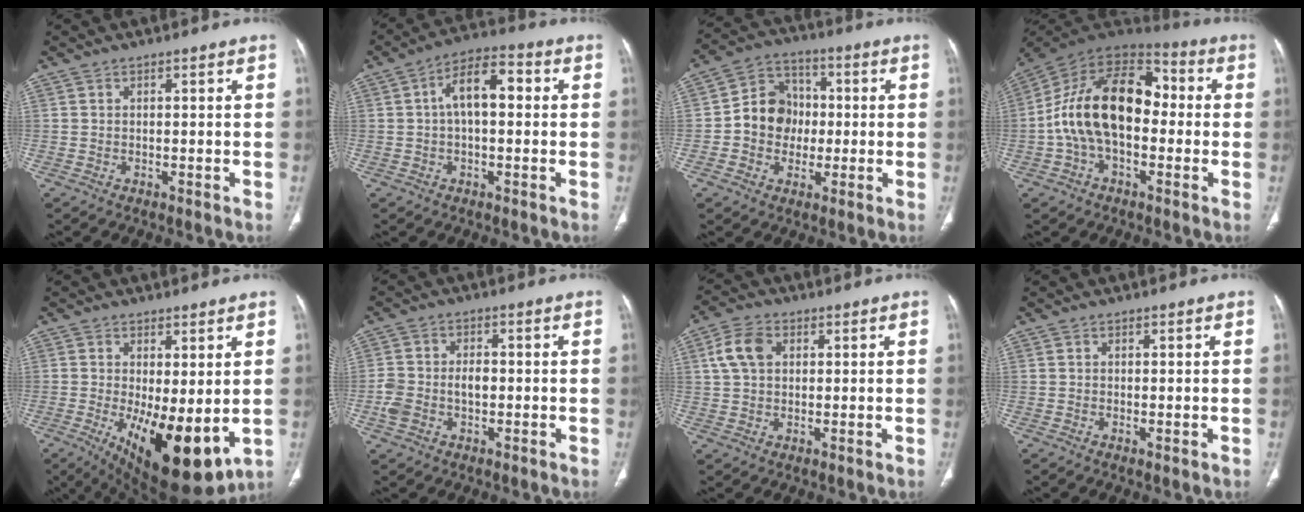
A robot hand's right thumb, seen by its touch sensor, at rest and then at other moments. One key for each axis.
{"total": 9.1, "fx": 1.0, "fy": 4.6, "fz": 7.8, "tx": -0.123, "ty": 0.029, "tz": 0.008}
{"total": 10.5, "fx": -0.7, "fy": 9.3, "fz": 4.8, "tx": -0.039, "ty": 0.028, "tz": -0.024}
{"total": 19.5, "fx": -0.9, "fy": 11.8, "fz": 15.5, "tx": -0.263, "ty": 0.049, "tz": -0.024}
{"total": 15.8, "fx": -2.8, "fy": 6.2, "fz": 14.2, "tx": -0.219, "ty": -0.036, "tz": -0.021}
{"total": 8.5, "fx": -1.7, "fy": 5.3, "fz": 6.4, "tx": -0.136, "ty": 0.024, "tz": -0.032}
{"total": 6.8, "fx": 1.8, "fy": 4.8, "fz": 4.4, "tx": -0.082, "ty": 0.010, "tz": 0.032}
{"total": 0.6, "fx": -0.1, "fy": 0.2, "fz": 0.5, "tx": -0.013, "ty": -0.004, "tz": -0.003}